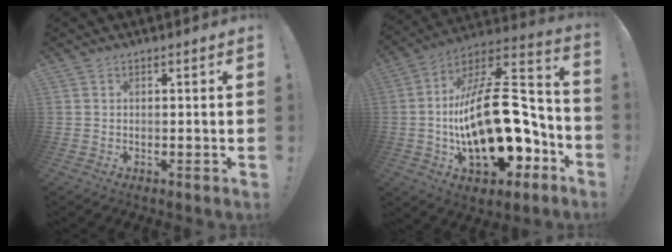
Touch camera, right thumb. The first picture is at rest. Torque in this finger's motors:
{"motor_torque": [2.20, 2.82, 1.57, -1.19, 0.25]}